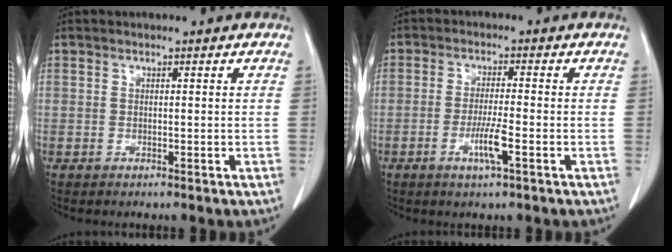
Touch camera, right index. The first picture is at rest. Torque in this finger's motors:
{"motor_torque": [1.14, -0.19, 0.30, 0.08]}